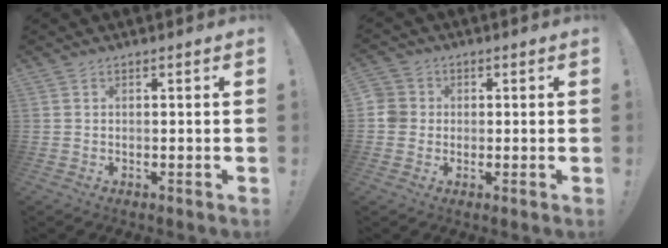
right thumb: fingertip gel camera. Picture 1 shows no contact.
{"total": 5.2, "force": [-0.2, 4.9, 1.8], "torque": [-0.037, 0.007, -0.005]}